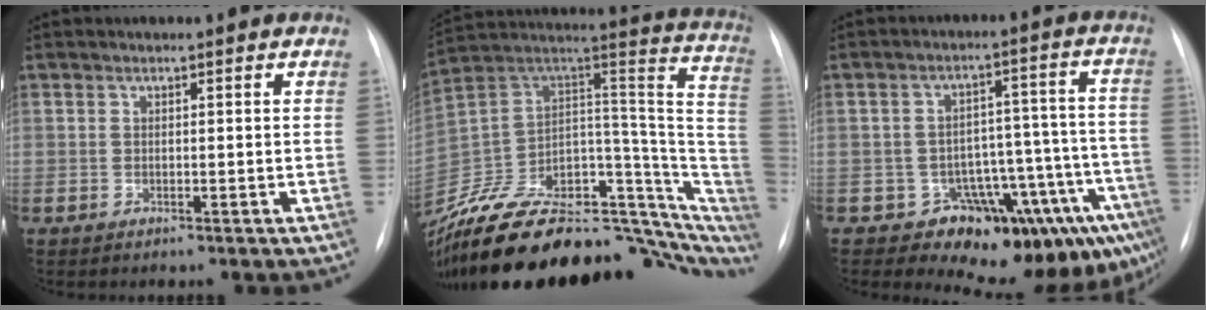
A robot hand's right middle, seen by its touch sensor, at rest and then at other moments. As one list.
[{"total": 33.6, "force": [-24.8, 12.9, 18.6], "torque": [-0.221, 0.033, -0.362]}, {"total": 13.4, "force": [-8.8, 6.1, 8.0], "torque": [-0.056, 0.071, -0.112]}]